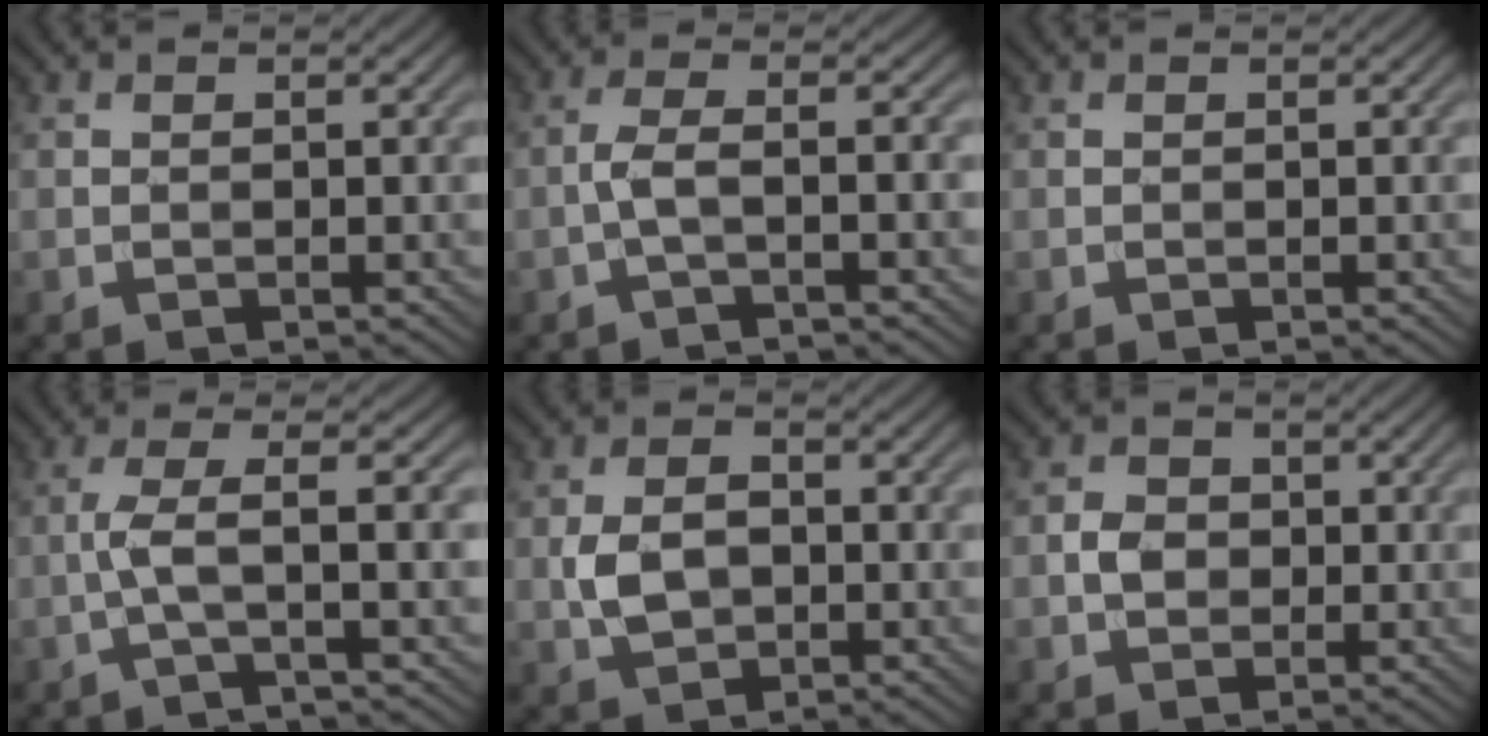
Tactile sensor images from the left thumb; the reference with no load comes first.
{"total": 3.2, "force": [-1.1, 0.6, 2.9], "torque": [-0.058, 0.010, -0.032]}
{"total": 0.0}
{"total": 4.0, "force": [-0.9, 0.4, 3.9], "torque": [-0.070, 0.013, -0.034]}
{"total": 4.5, "force": [-0.7, 3.1, 3.2], "torque": [-0.068, -0.003, -0.014]}
{"total": 2.8, "force": [-0.3, 2.5, 1.3], "torque": [-0.027, 0.000, -0.012]}